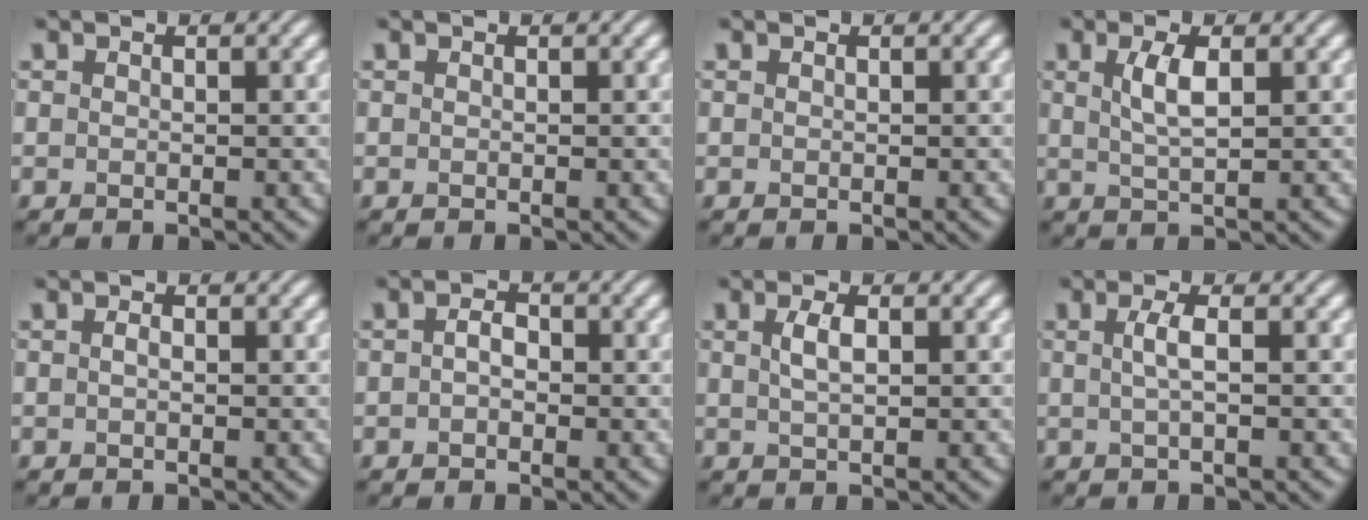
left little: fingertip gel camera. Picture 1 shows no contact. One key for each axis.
{"total": 0.0}
{"total": 0.0}
{"total": 2.7, "fx": 0.8, "fy": 0.9, "fz": 2.4, "tx": -0.050, "ty": 0.002, "tz": 0.017}
{"total": 0.5, "fx": -0.1, "fy": 0.2, "fz": 0.5, "tx": -0.012, "ty": 0.000, "tz": -0.002}
{"total": 1.5, "fx": -0.1, "fy": 1.0, "fz": 1.2, "tx": -0.019, "ty": 0.002, "tz": -0.006}
{"total": 1.9, "fx": 0.5, "fy": 0.7, "fz": 1.7, "tx": -0.037, "ty": 0.003, "tz": 0.010}
{"total": 1.8, "fx": 0.1, "fy": 0.4, "fz": 1.7, "tx": -0.036, "ty": 0.004, "tz": 0.002}